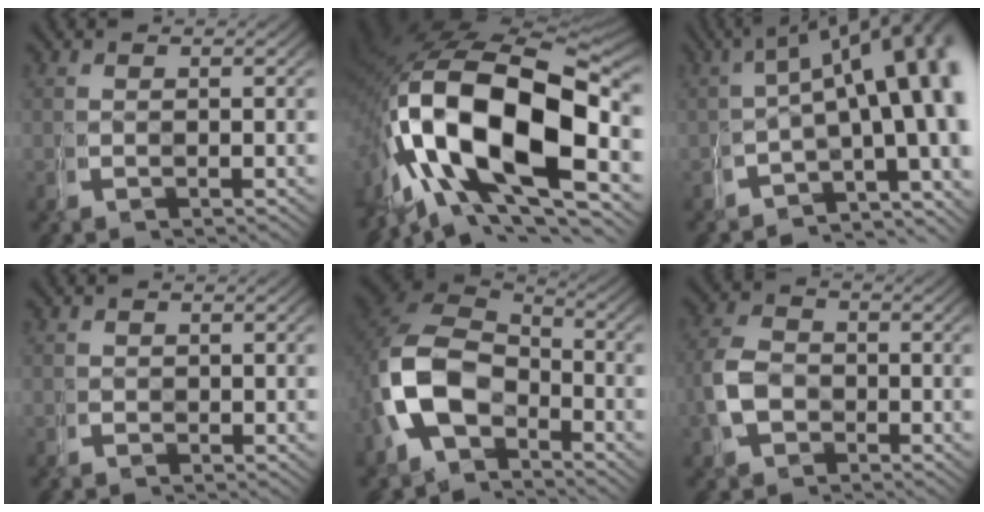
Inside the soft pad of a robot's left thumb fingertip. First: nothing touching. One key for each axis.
{"total": 23.9, "fx": -0.1, "fy": 14.8, "fz": 18.7, "tx": -0.363, "ty": -0.049, "tz": 0.023}
{"total": 14.6, "fx": 0.6, "fy": 9.7, "fz": 11.0, "tx": -0.127, "ty": -0.017, "tz": 0.000}
{"total": 0.8, "fx": 0.2, "fy": -0.1, "fz": -0.8, "tx": 0.017, "ty": -0.001, "tz": 0.003}
{"total": 9.4, "fx": -1.0, "fy": 7.4, "fz": 5.7, "tx": -0.153, "ty": -0.024, "tz": -0.016}
{"total": 3.3, "fx": -0.6, "fy": 3.0, "fz": 1.3, "tx": -0.044, "ty": -0.006, "tz": -0.009}